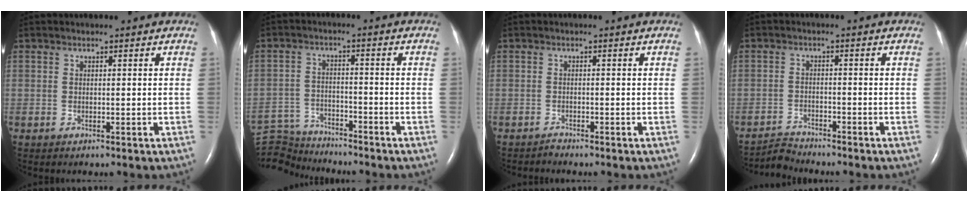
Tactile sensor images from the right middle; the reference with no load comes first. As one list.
[{"total": 9.2, "force": [-9.1, 0.8, -0.1], "torque": [-0.005, 0.012, -0.165]}, {"total": 0.7, "force": [-0.7, -0.2, -0.3], "torque": [0.006, -0.006, -0.011]}, {"total": 2.9, "force": [-2.7, -0.4, -0.9], "torque": [0.019, -0.017, -0.050]}]